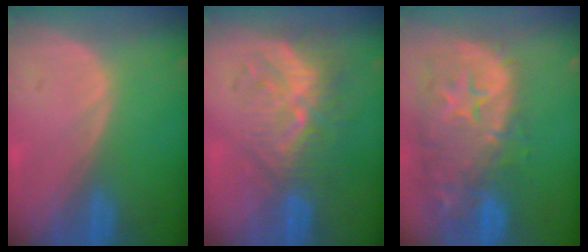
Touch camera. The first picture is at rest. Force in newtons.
{"total": 9.9, "press": 8.6, "slide": 4.9}
{"total": 14.5, "press": 11.7, "slide": 8.5}